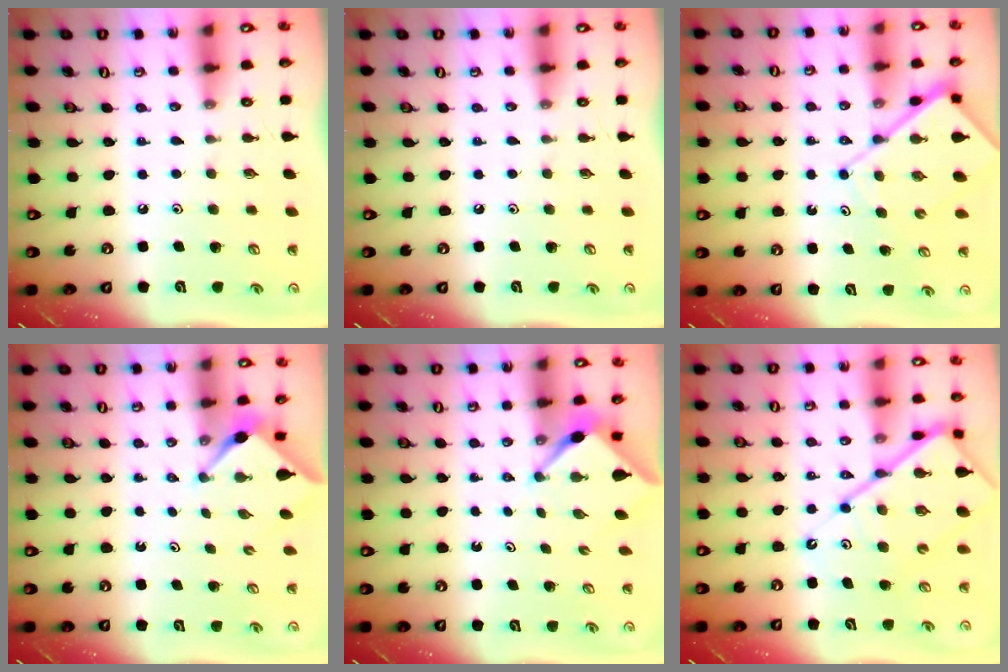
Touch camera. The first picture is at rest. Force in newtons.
{"total": 0.0}
{"total": 8.6, "press": 8.6, "slide": 1.0}
{"total": 3.0, "press": 3.0, "slide": 0.3}
{"total": 3.9, "press": 3.9, "slide": 0.3}
{"total": 16.1, "press": 16.0, "slide": 1.7}